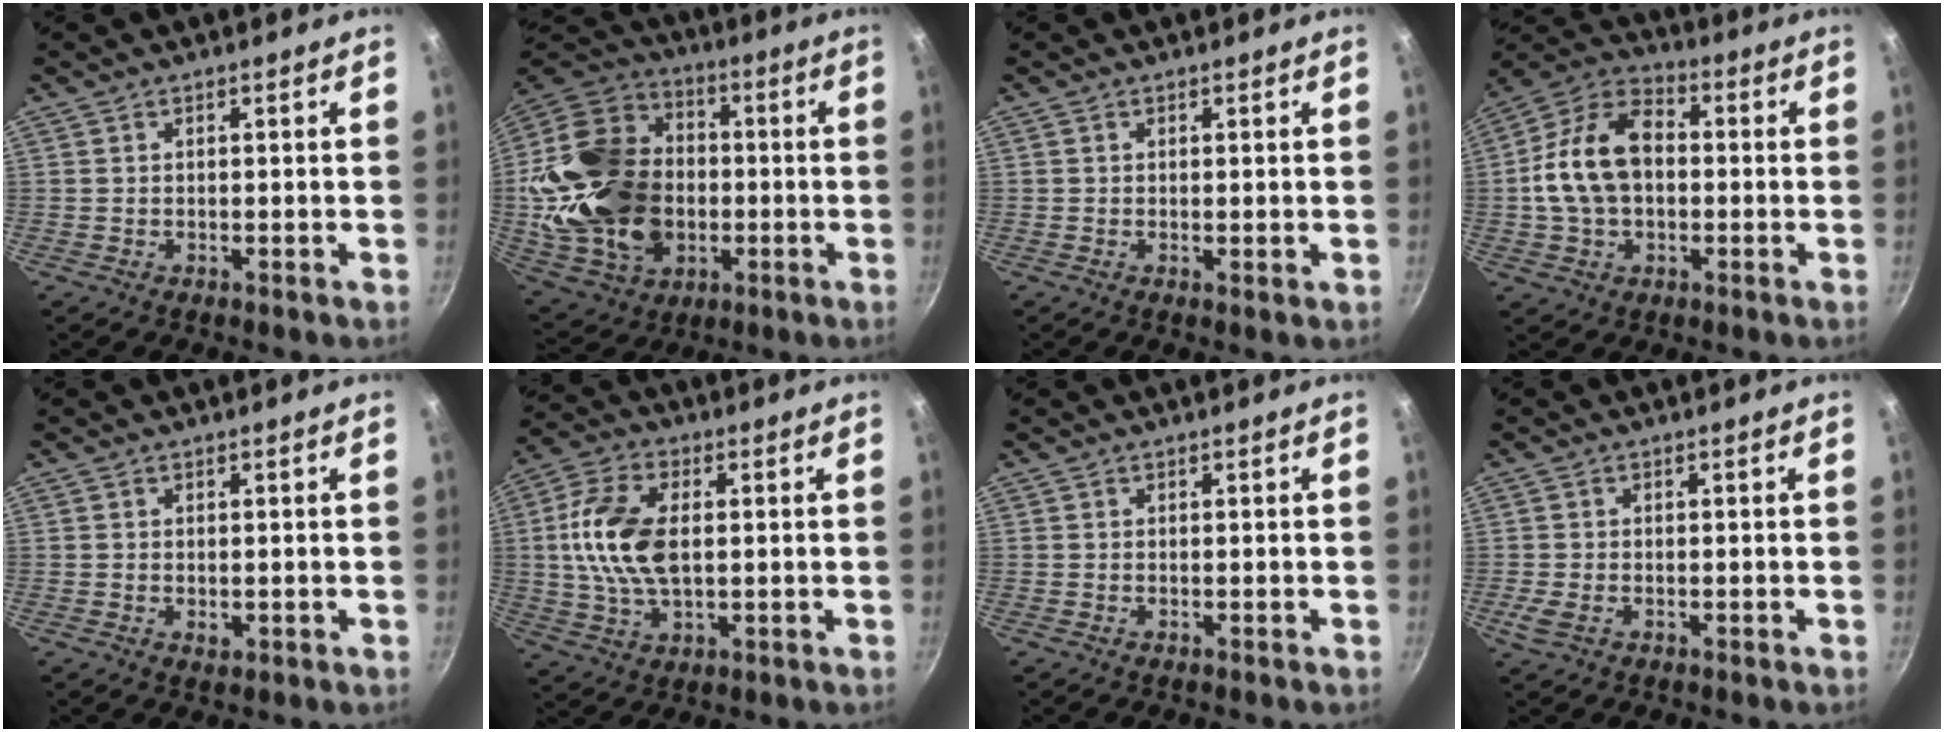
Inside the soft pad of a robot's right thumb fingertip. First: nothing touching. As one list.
[{"total": 27.5, "force": [-1.8, 20.6, 18.1], "torque": [-0.327, 0.040, -0.019]}, {"total": 0.8, "force": [0.2, 0.3, 0.7], "torque": [-0.012, -0.003, 0.001]}, {"total": 15.2, "force": [0.0, 10.3, 11.2], "torque": [-0.181, 0.034, -0.017]}, {"total": 1.6, "force": [-0.2, 1.1, 1.1], "torque": [-0.017, -0.002, -0.002]}, {"total": 13.5, "force": [1.1, 7.8, 10.9], "torque": [-0.207, 0.012, 0.015]}, {"total": 0.0}, {"total": 2.8, "force": [-0.9, 1.8, 1.9], "torque": [-0.040, -0.004, -0.018]}]